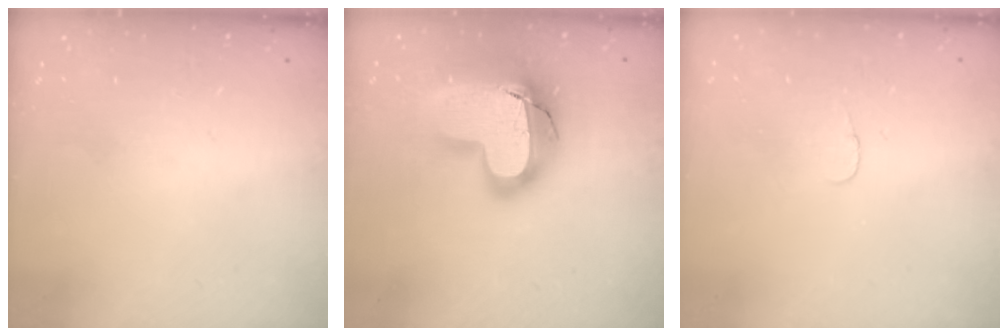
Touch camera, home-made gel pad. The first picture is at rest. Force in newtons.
{"total": 23.0, "press": 22.9, "slide": 1.6}
{"total": 3.1, "press": 3.1, "slide": 0.3}